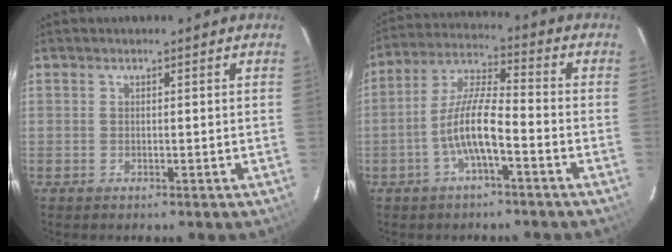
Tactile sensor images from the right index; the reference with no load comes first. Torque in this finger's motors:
{"motor_torque": [1.54, -0.60, 1.01, 0.21]}